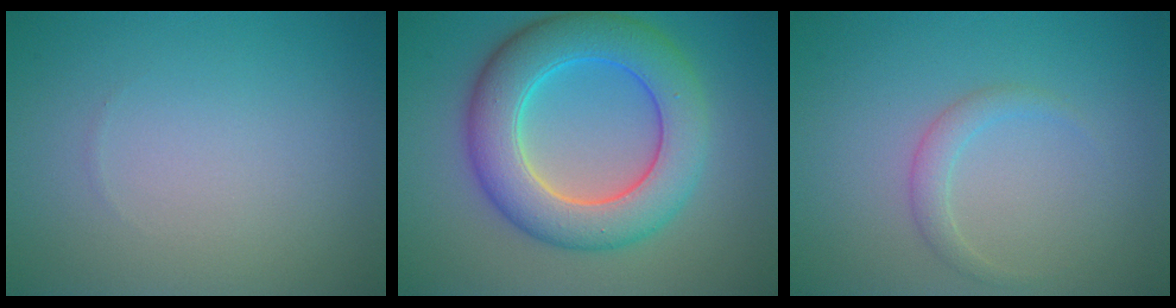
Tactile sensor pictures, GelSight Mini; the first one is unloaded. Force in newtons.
{"total": 8.6, "press": 8.6, "slide": 0.3}
{"total": 1.5, "press": 1.5, "slide": 0.0}